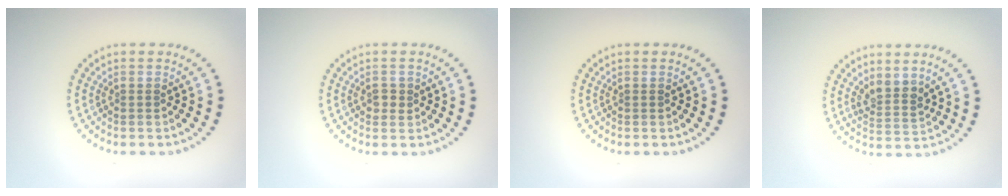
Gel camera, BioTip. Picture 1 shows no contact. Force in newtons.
{"total": 1.2, "press": 1.2, "slide": 0.1}
{"total": 0.0}
{"total": 2.4, "press": 1.9, "slide": 1.5}